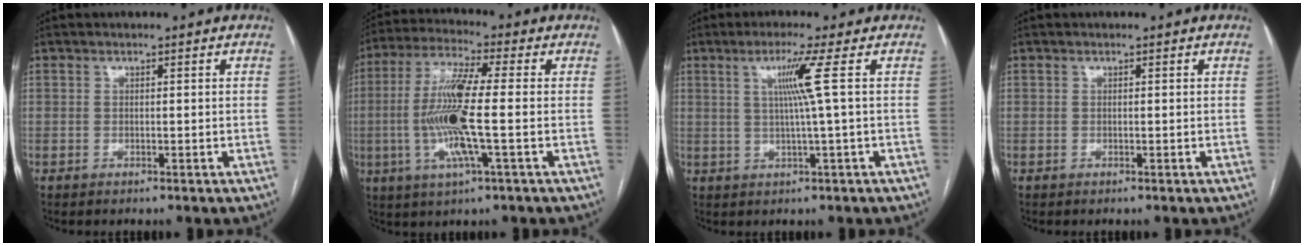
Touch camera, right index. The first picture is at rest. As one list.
[{"total": 12.2, "force": [-1.5, 0.6, 12.1], "torque": [-0.250, -0.003, -0.036]}, {"total": 5.2, "force": [1.2, -1.9, 4.7], "torque": [-0.094, -0.001, 0.026]}, {"total": 0.0}]